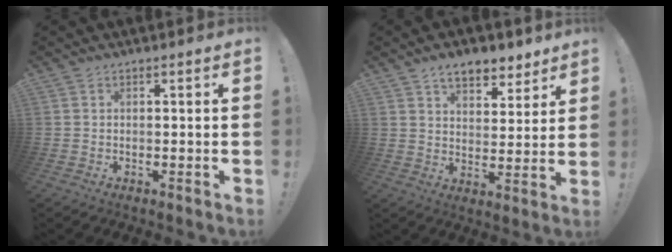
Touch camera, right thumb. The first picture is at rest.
{"total": 9.3, "force": [6.8, 4.8, 4.2], "torque": [-0.051, -0.039, 0.123]}